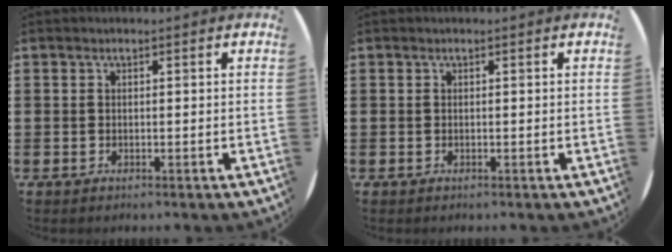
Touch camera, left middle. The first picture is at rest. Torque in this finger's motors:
{"motor_torque": [0.61, -0.94, -0.02, 0.02]}